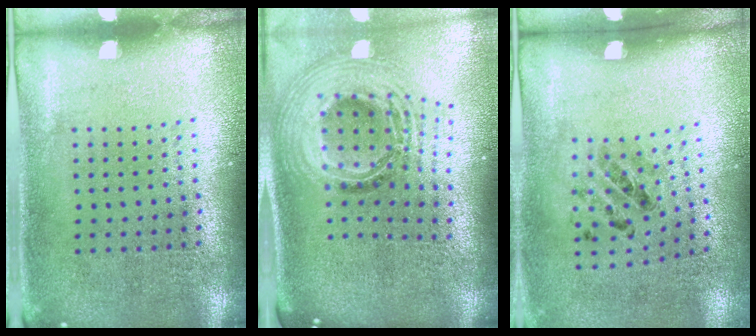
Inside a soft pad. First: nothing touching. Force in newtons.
{"total": 2.4, "press": 1.8, "slide": 1.6}
{"total": 1.3, "press": 0.6, "slide": 1.2}